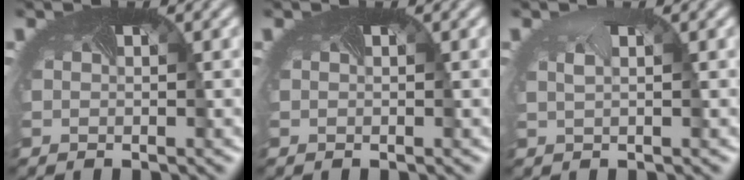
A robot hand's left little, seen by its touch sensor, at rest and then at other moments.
{"total": 0.0}
{"total": 0.8, "force": [0.4, 0.3, 0.6], "torque": [-0.005, 0.010, 0.005]}